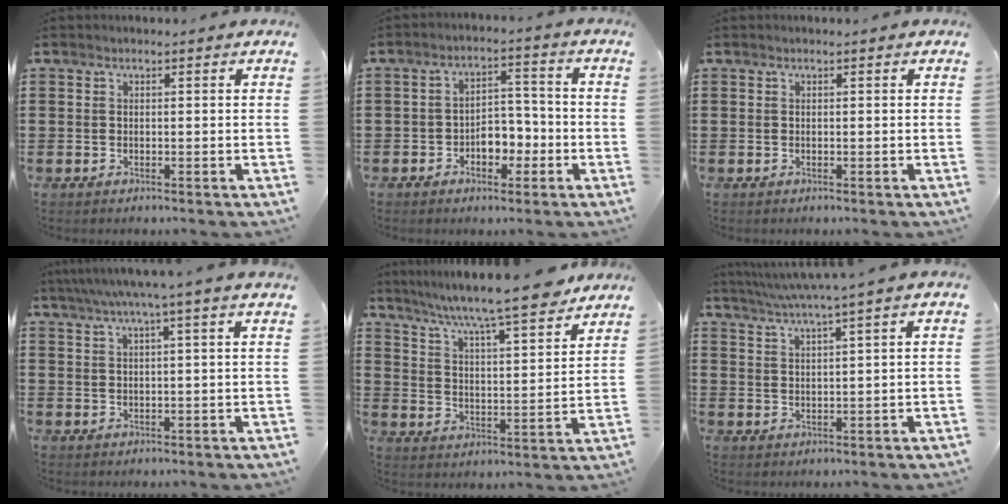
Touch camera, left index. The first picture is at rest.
{"total": 4.8, "force": [-2.2, 3.1, 2.8], "torque": [-0.048, 0.005, -0.046]}
{"total": 0.0}
{"total": 3.9, "force": [2.5, -0.9, 2.9], "torque": [-0.060, -0.003, 0.041]}
{"total": 7.9, "force": [7.1, -0.2, 3.5], "torque": [-0.097, -0.047, 0.115]}
{"total": 3.2, "force": [2.3, -0.8, 2.1], "torque": [-0.045, -0.011, 0.036]}